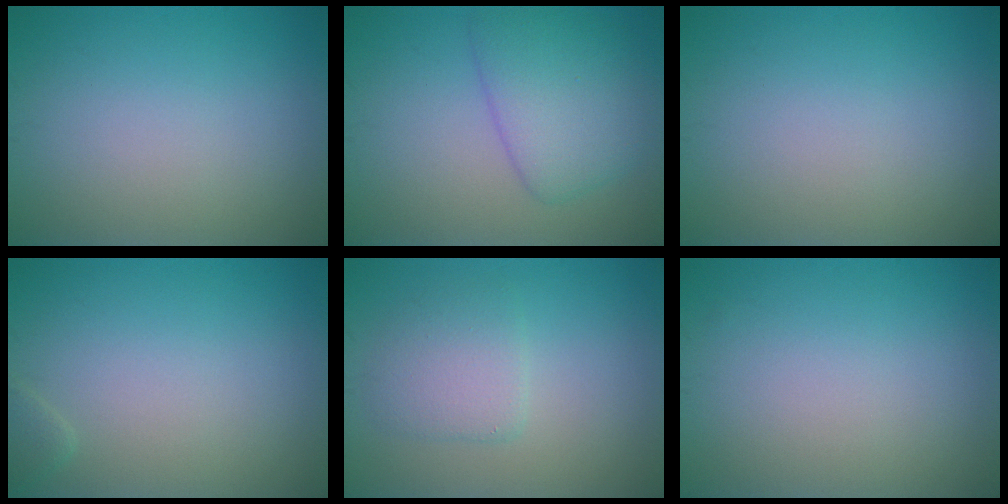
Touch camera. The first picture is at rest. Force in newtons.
{"total": 4.9, "press": 4.9, "slide": 0.1}
{"total": 0.0}
{"total": 0.8, "press": 0.8, "slide": 0.1}
{"total": 2.9, "press": 2.9, "slide": 0.3}
{"total": 0.0}